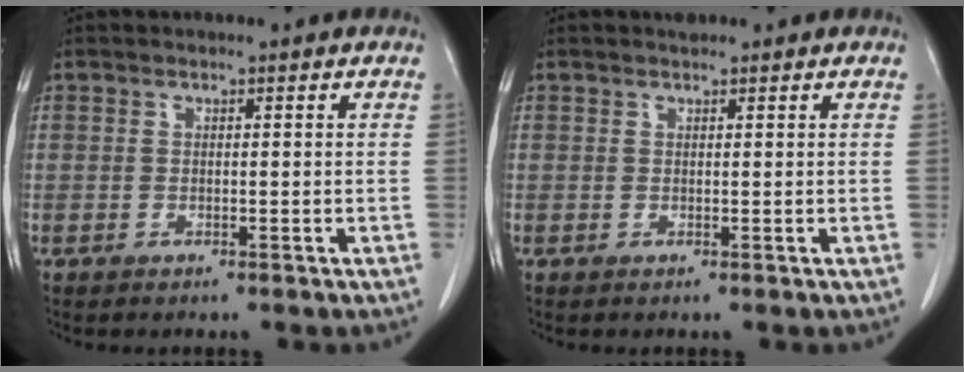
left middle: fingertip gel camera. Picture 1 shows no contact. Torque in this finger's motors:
{"motor_torque": [-0.18, 0.19, -0.13, -0.01]}